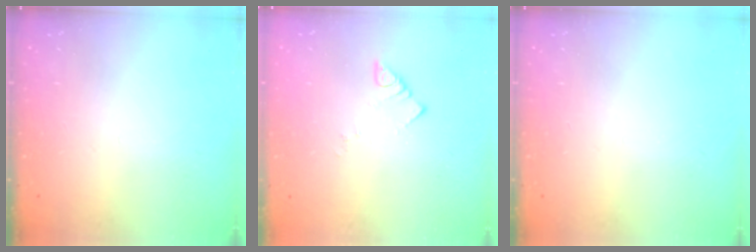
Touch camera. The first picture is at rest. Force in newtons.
{"total": 3.6, "press": 3.6, "slide": 0.6}
{"total": 0.0}